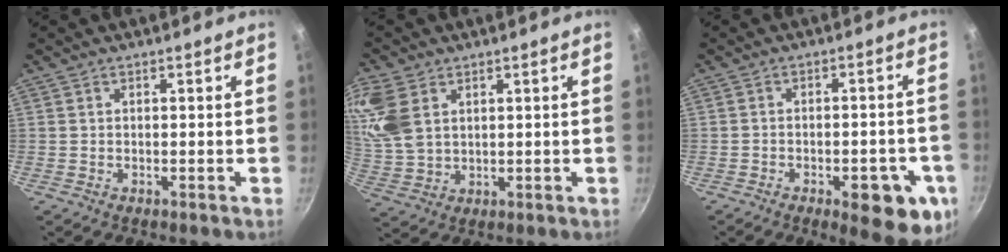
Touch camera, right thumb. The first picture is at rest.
{"total": 11.2, "force": [4.0, 7.4, 7.4], "torque": [-0.172, -0.003, 0.090]}
{"total": 12.4, "force": [-5.5, 4.8, 10.0], "torque": [-0.102, 0.019, -0.062]}